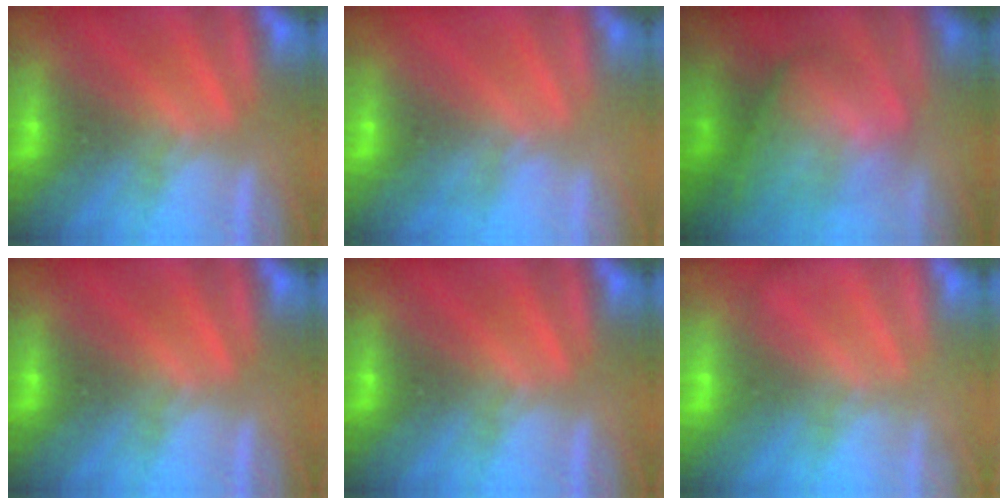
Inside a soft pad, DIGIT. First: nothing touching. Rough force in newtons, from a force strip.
{"total": 5.1}
{"total": 8.5}
{"total": 0.0}
{"total": 0.0}
{"total": 2.1}